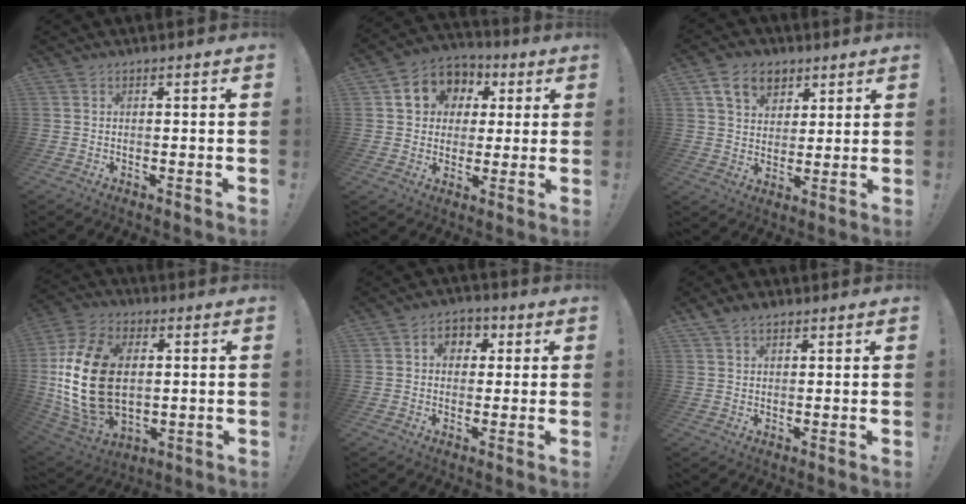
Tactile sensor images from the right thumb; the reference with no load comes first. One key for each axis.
{"total": 9.9, "fx": 2.5, "fy": 8.9, "fz": 3.5, "tx": -0.051, "ty": -0.006, "tz": 0.053}
{"total": 11.0, "fx": 5.8, "fy": 7.9, "fz": 5.0, "tx": -0.076, "ty": -0.019, "tz": 0.112}
{"total": 23.8, "fx": 1.6, "fy": 15.4, "fz": 18.0, "tx": -0.344, "ty": 0.005, "tz": 0.037}
{"total": 6.0, "fx": 1.4, "fy": 5.0, "fz": 3.0, "tx": -0.038, "ty": 0.003, "tz": 0.025}
{"total": 3.5, "fx": 2.5, "fy": 2.0, "fz": 1.6, "tx": -0.023, "ty": -0.010, "tz": 0.045}